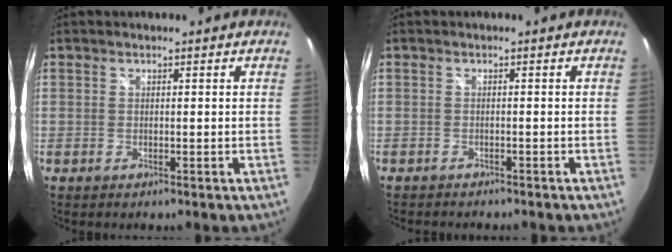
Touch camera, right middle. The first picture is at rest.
{"total": 2.6, "force": [-2.5, 0.6, 0.7], "torque": [-0.017, -0.011, -0.038]}